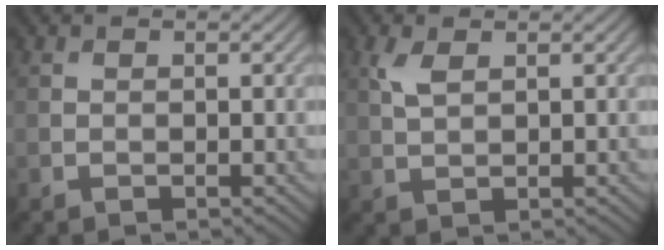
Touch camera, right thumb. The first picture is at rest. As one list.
[{"total": 2.6, "force": [1.2, 1.2, 2.0], "torque": [-0.053, 0.003, 0.027]}]